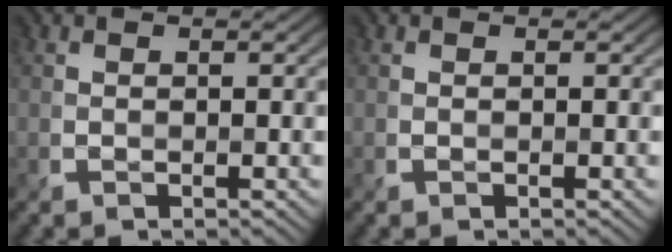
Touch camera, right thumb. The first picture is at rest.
{"total": 0.0}